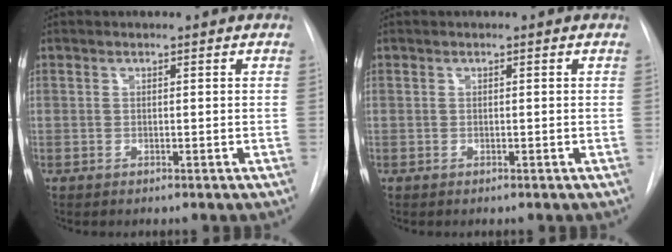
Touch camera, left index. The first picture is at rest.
{"total": 0.0}